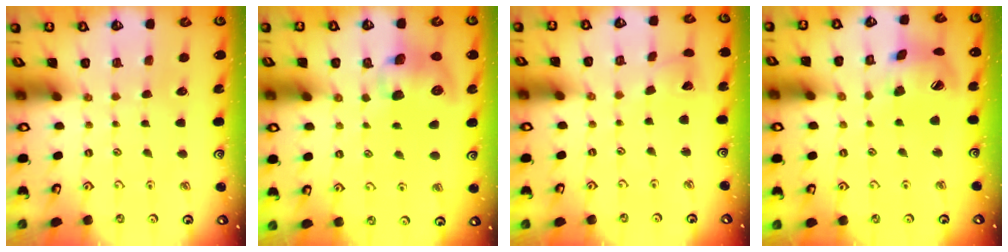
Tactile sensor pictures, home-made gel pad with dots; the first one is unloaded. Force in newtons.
{"total": 9.9, "press": 9.8, "slide": 1.3}
{"total": 2.8, "press": 2.8, "slide": 0.4}
{"total": 15.3, "press": 15.1, "slide": 2.3}